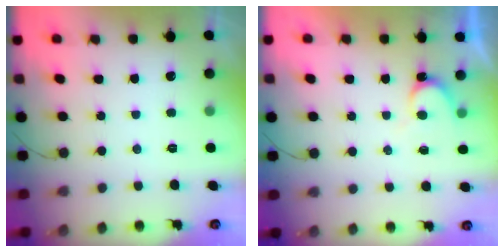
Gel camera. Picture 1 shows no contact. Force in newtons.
{"total": 5.6, "press": 5.6, "slide": 0.4}